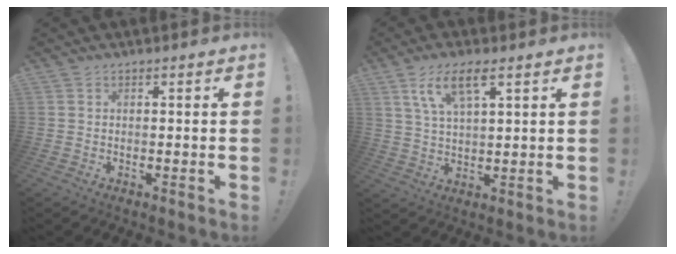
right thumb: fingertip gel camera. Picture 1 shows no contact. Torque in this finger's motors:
{"motor_torque": [-0.40, 0.71, -0.01, 0.11, 0.24]}